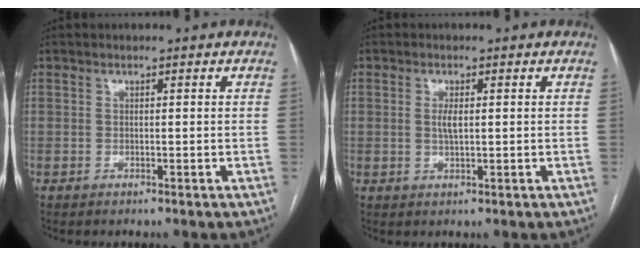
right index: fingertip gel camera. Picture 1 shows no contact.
{"total": 2.0, "force": [0.3, 0.7, 1.9], "torque": [-0.039, -0.001, 0.007]}